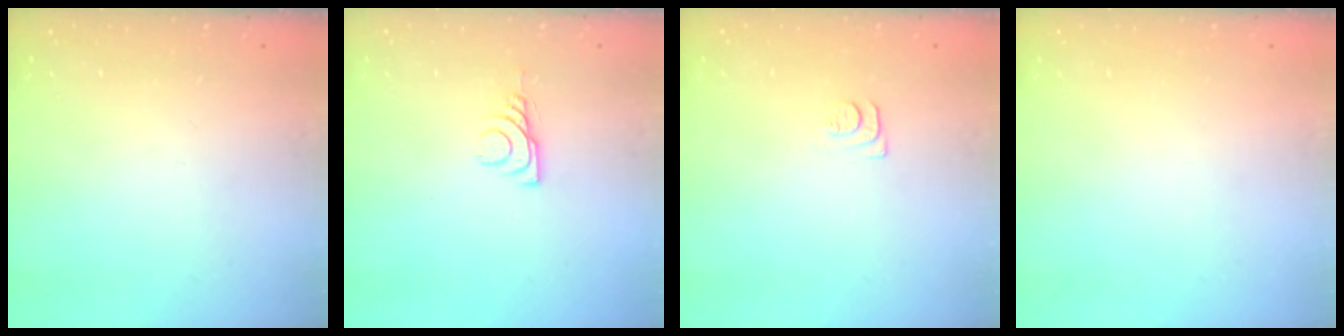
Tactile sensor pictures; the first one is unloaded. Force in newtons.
{"total": 6.3, "press": 6.3, "slide": 0.9}
{"total": 4.3, "press": 4.3, "slide": 0.7}
{"total": 0.0}